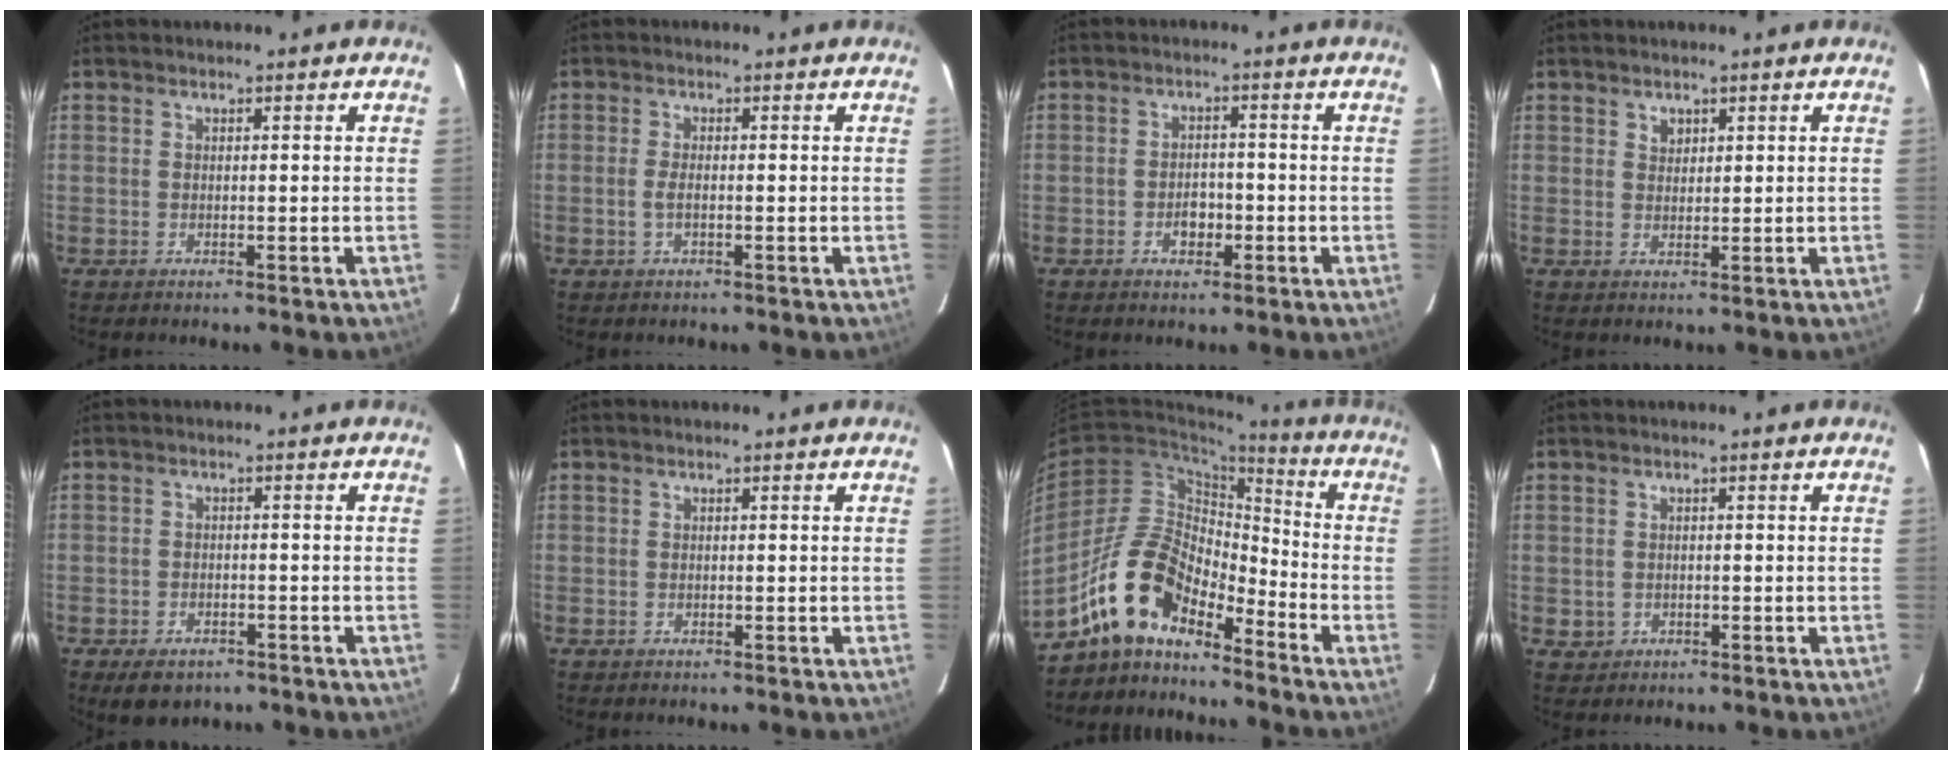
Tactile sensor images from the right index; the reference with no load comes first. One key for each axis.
{"total": 2.1, "fx": -0.5, "fy": 0.7, "fz": 1.9, "tx": -0.040, "ty": -0.001, "tz": -0.009}
{"total": 3.4, "fx": -1.4, "fy": 2.5, "fz": 1.9, "tx": -0.032, "ty": 0.005, "tz": -0.020}
{"total": 1.8, "fx": 1.1, "fy": 1.3, "fz": 0.4, "tx": -0.002, "ty": 0.005, "tz": 0.019}
{"total": 5.7, "fx": -3.9, "fy": 3.3, "fz": 2.5, "tx": -0.054, "ty": -0.007, "tz": -0.052}
{"total": 0.0}
{"total": 13.6, "fx": -10.7, "fy": 5.1, "fz": 6.7, "tx": -0.123, "ty": 0.014, "tz": -0.211}
{"total": 2.2, "fx": -0.4, "fy": 2.2, "fz": 0.2, "tx": -0.003, "ty": 0.001, "tz": -0.001}